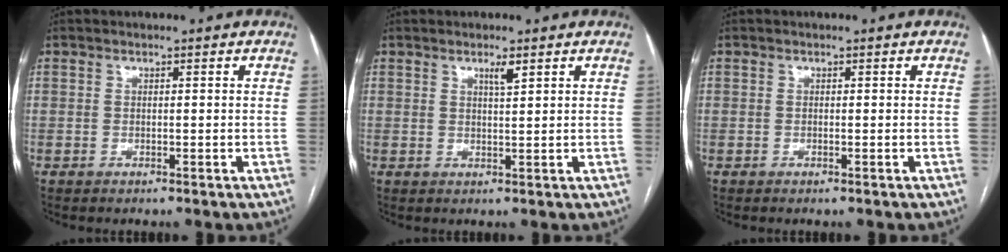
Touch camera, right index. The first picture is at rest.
{"total": 1.9, "force": [1.2, 0.1, 1.5], "torque": [-0.028, -0.003, 0.021]}
{"total": 0.0}